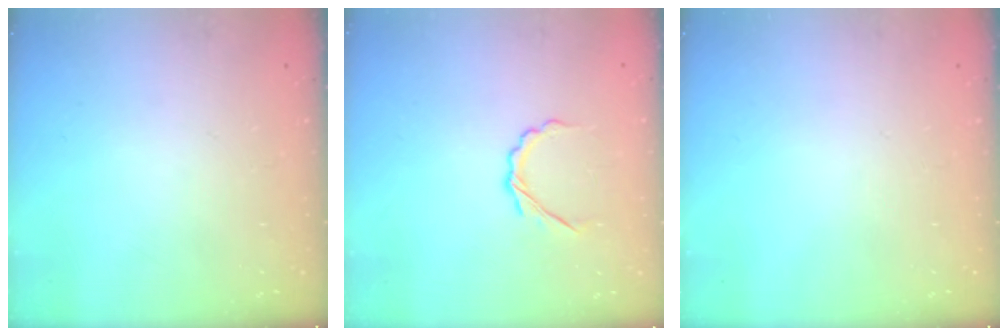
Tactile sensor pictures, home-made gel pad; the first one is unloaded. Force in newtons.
{"total": 4.6, "press": 4.5, "slide": 1.1}
{"total": 0.0}